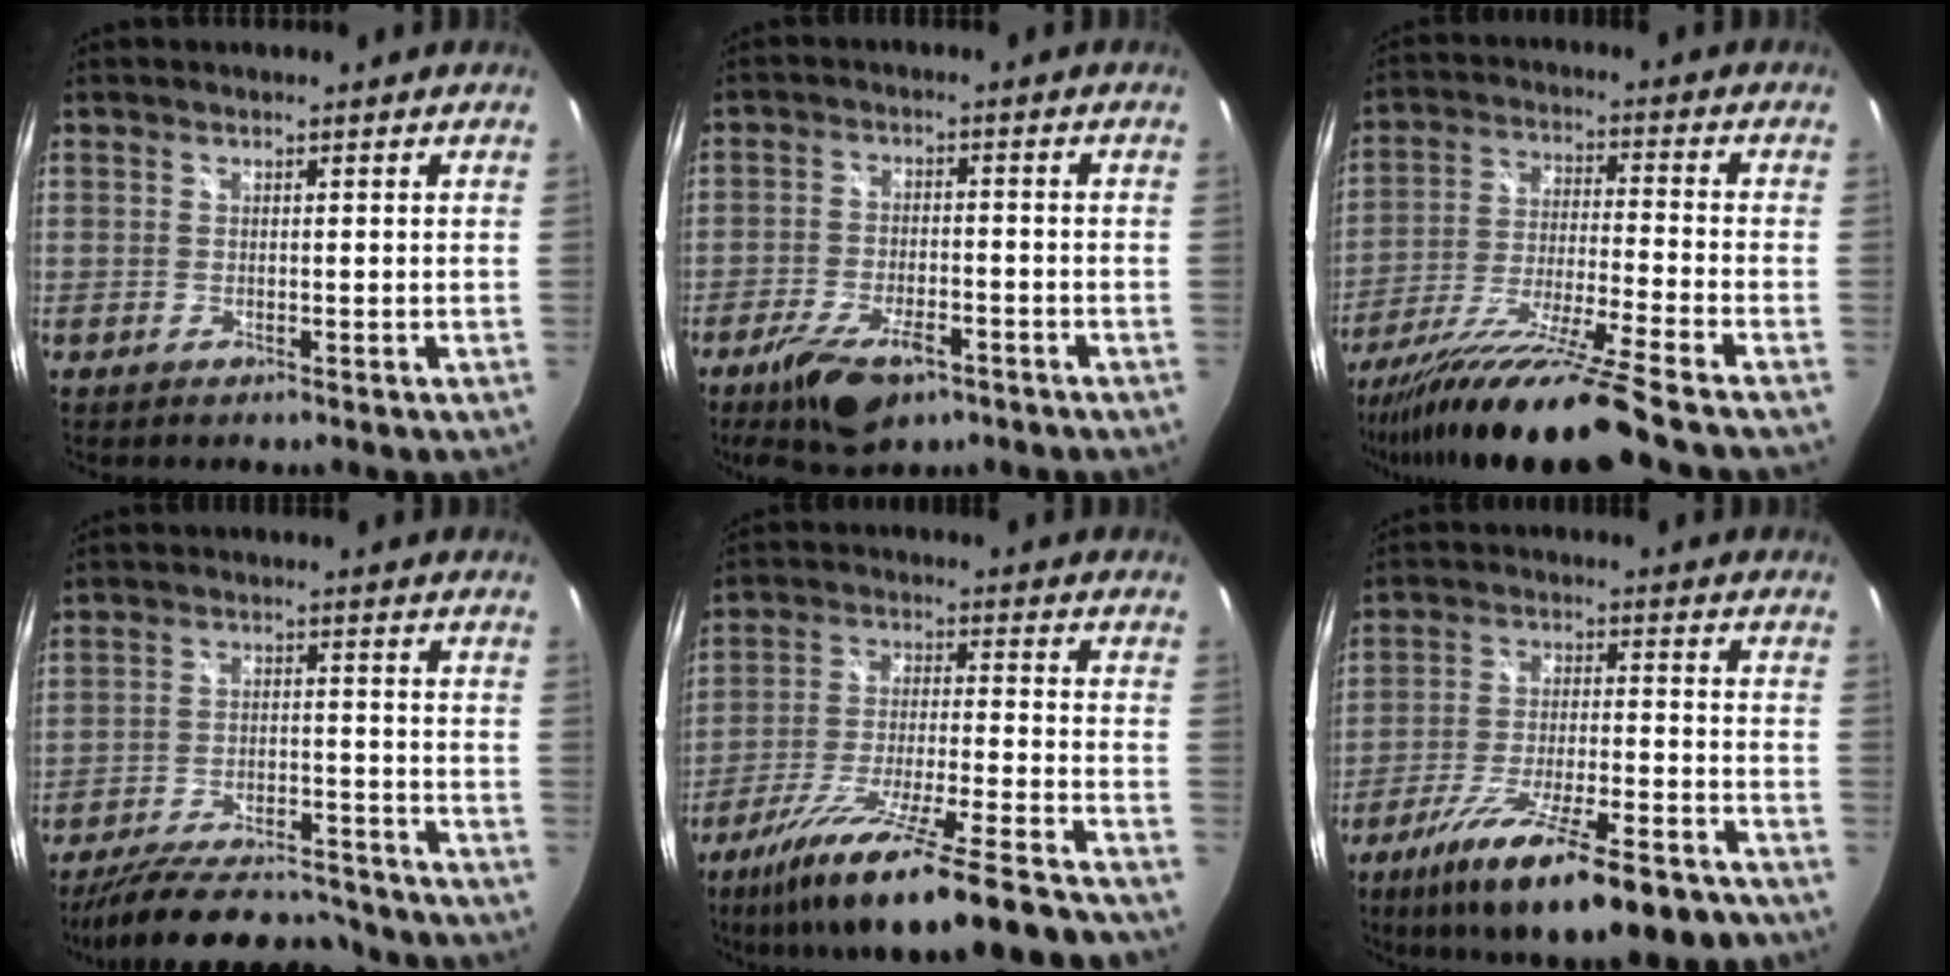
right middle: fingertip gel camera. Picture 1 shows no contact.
{"total": 11.4, "force": [-7.3, 4.8, 7.4], "torque": [-0.162, -0.024, -0.122]}
{"total": 18.7, "force": [-15.7, -2.6, 10.0], "torque": [-0.189, -0.052, -0.272]}
{"total": 20.7, "force": [-18.4, 4.7, 8.4], "torque": [-0.166, -0.020, -0.265]}
{"total": 21.9, "force": [-18.4, -0.1, 11.9], "torque": [-0.214, -0.062, -0.289]}
{"total": 19.7, "force": [-14.3, 4.0, 12.9], "torque": [-0.229, -0.046, -0.221]}